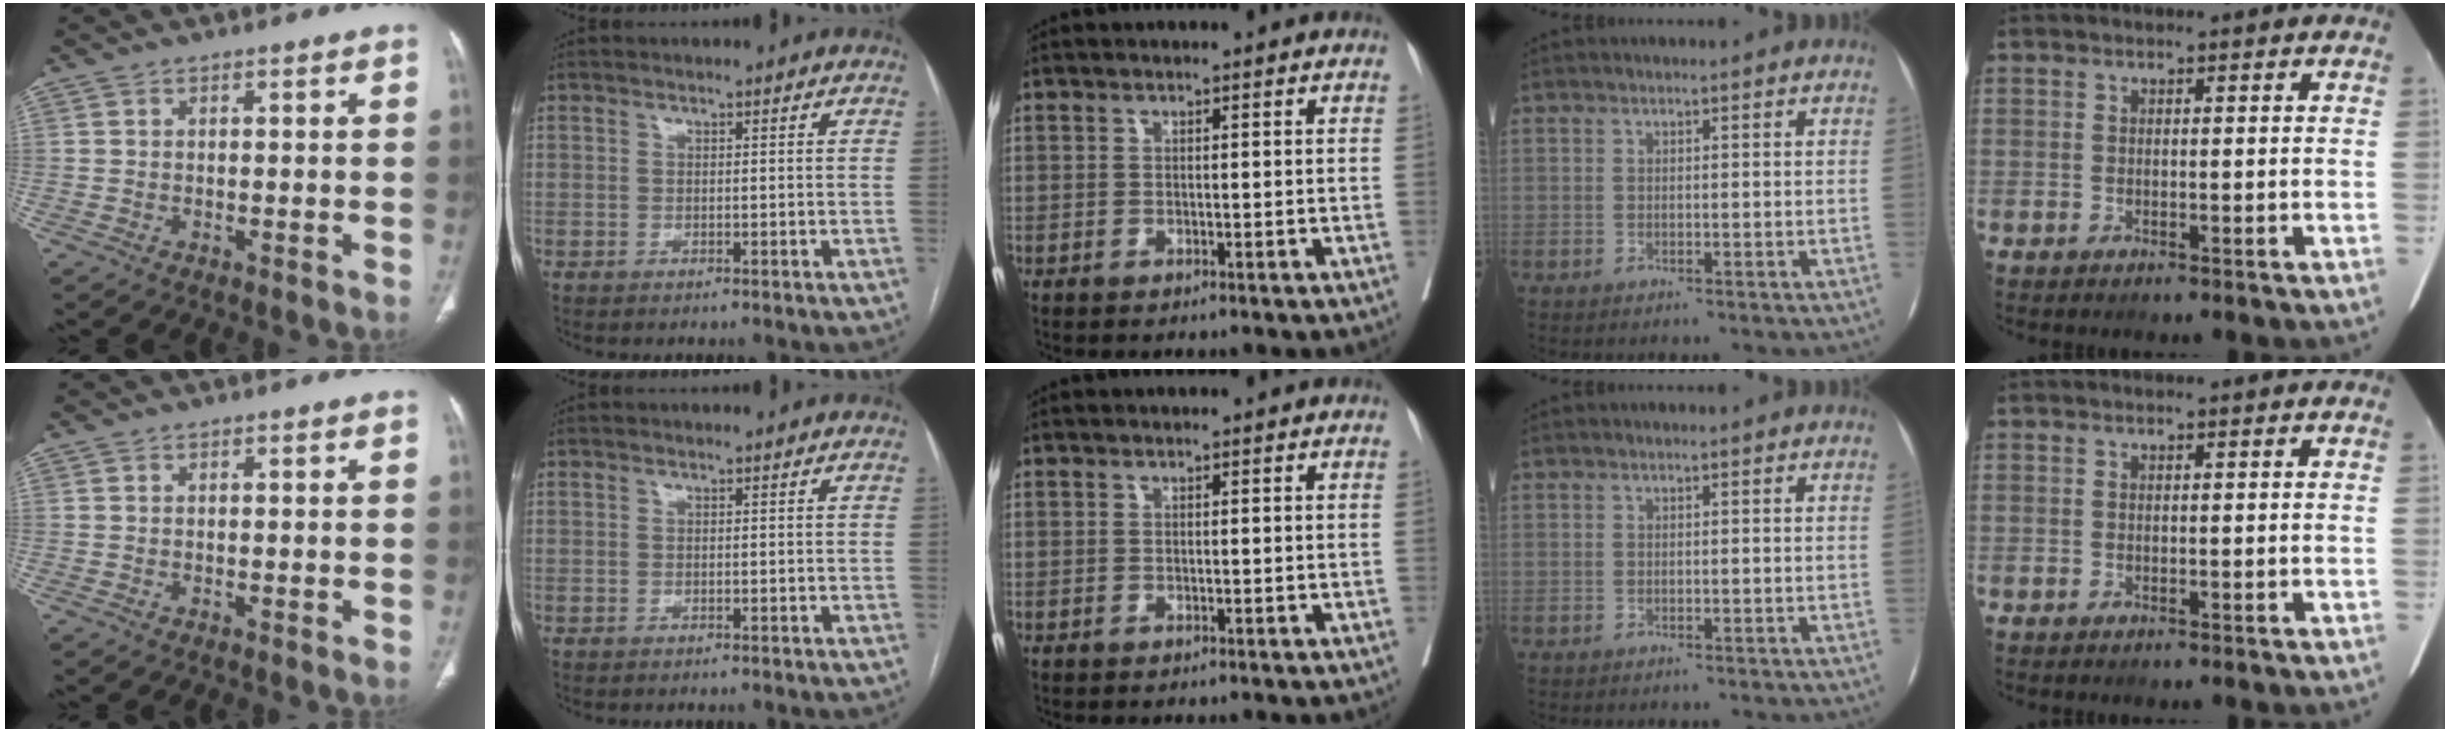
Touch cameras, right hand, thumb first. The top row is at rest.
{}